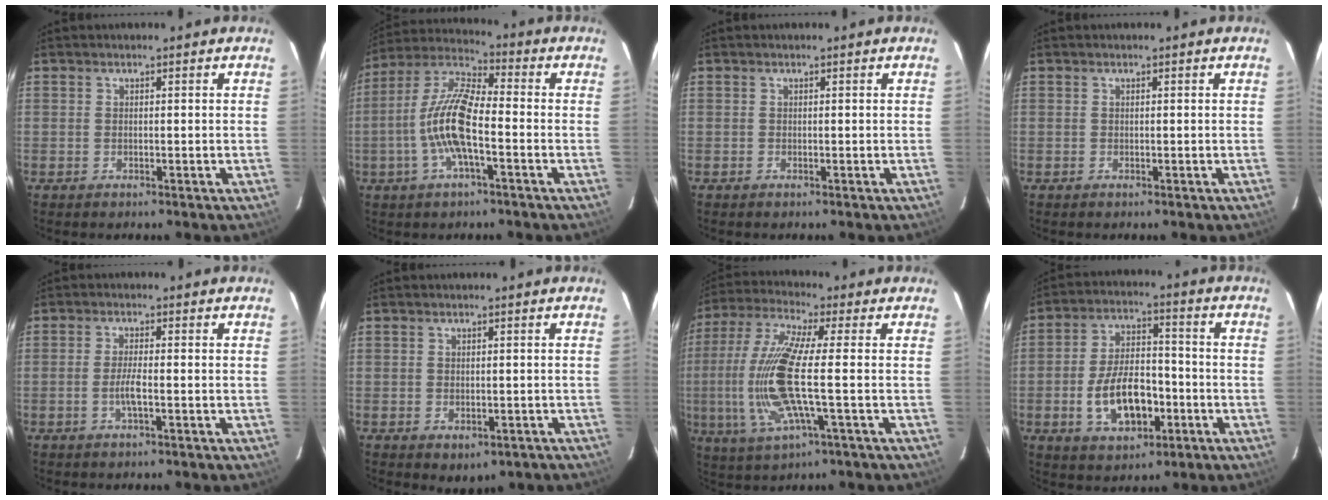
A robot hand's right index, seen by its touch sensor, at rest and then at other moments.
{"total": 12.4, "force": [-3.2, 3.4, 11.5], "torque": [-0.239, 0.005, -0.067]}
{"total": 0.0}
{"total": 0.0}
{"total": 3.0, "force": [-1.1, 0.1, 2.8], "torque": [-0.056, -0.003, -0.021]}
{"total": 3.8, "force": [-1.7, 2.6, 2.2], "torque": [-0.038, -0.009, -0.014]}
{"total": 16.1, "force": [-2.2, 2.4, 15.8], "torque": [-0.324, -0.009, -0.040]}
{"total": 12.4, "force": [-4.1, 6.7, 9.6], "torque": [-0.193, 0.012, -0.057]}